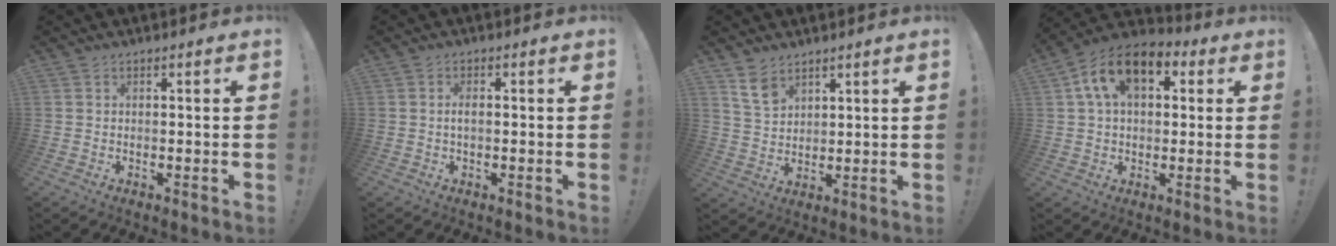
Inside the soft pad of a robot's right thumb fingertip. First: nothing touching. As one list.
[{"total": 2.0, "force": [-0.2, 0.7, 1.8], "torque": [-0.030, 0.004, -0.005]}, {"total": 7.2, "force": [5.1, 4.1, 3.0], "torque": [-0.051, -0.027, 0.099]}, {"total": 13.8, "force": [5.4, 8.4, 9.7], "torque": [-0.165, 0.000, 0.100]}]